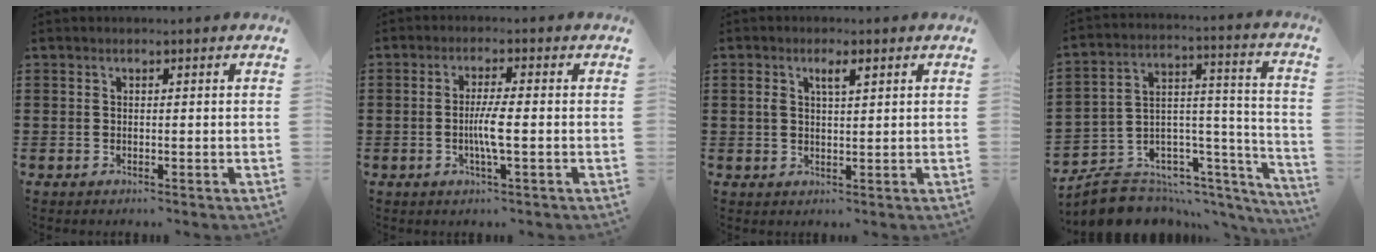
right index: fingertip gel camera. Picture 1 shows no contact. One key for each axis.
{"total": 4.3, "fx": -0.8, "fy": 0.3, "fz": 4.2, "tx": -0.083, "ty": -0.005, "tz": -0.018}
{"total": 2.9, "fx": 1.1, "fy": 1.0, "fz": 2.5, "tx": -0.052, "ty": 0.007, "tz": 0.017}
{"total": 7.5, "fx": -6.3, "fy": 3.7, "fz": 1.6, "tx": -0.037, "ty": -0.004, "tz": -0.113}